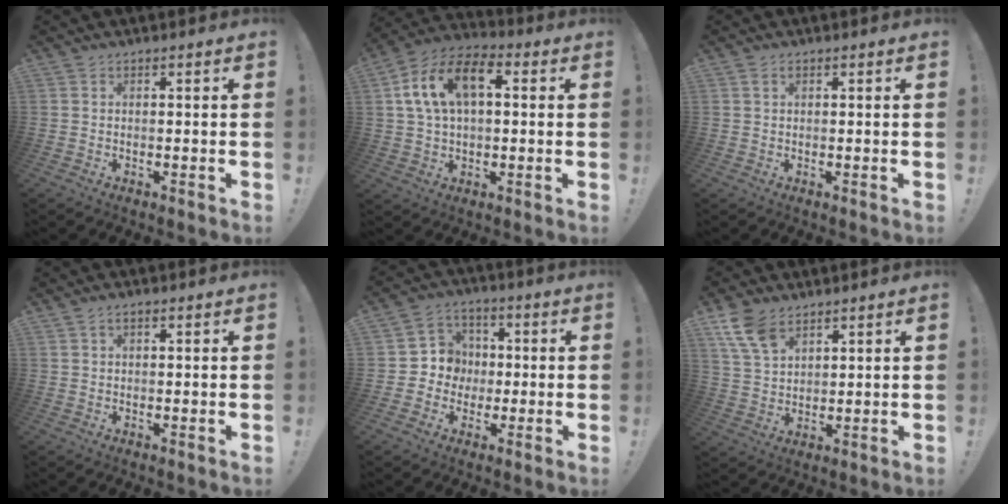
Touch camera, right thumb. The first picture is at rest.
{"total": 14.6, "force": [4.2, 9.0, 10.7], "torque": [-0.193, 0.002, 0.076]}
{"total": 1.2, "force": [0.5, 0.7, 0.7], "torque": [-0.011, -0.001, 0.008]}
{"total": 1.8, "force": [0.9, 0.9, 1.3], "torque": [-0.026, 0.002, 0.015]}
{"total": 8.1, "force": [-1.3, 7.9, 1.3], "torque": [-0.019, 0.016, -0.015]}
{"total": 9.3, "force": [5.9, 5.1, 5.1], "torque": [-0.104, -0.019, 0.119]}